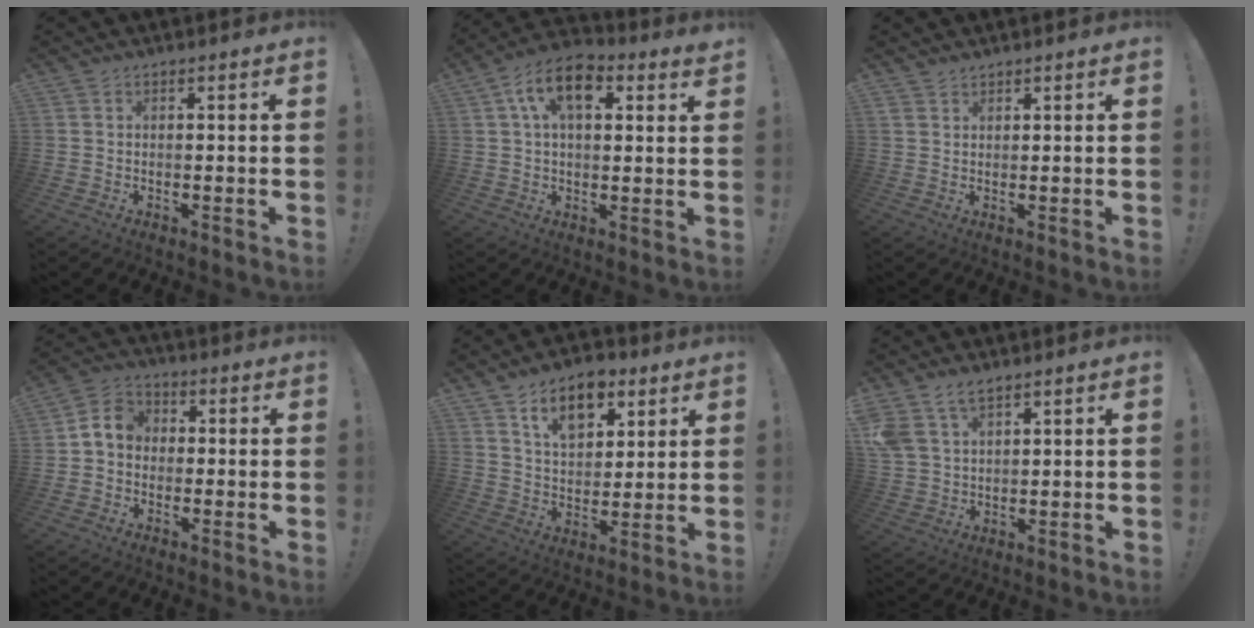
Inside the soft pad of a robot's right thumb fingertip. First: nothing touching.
{"total": 11.2, "force": [4.5, 6.2, 8.2], "torque": [-0.131, 0.002, 0.079]}
{"total": 1.7, "force": [1.5, 0.8, 0.3], "torque": [-0.006, -0.008, 0.029]}
{"total": 5.9, "force": [-0.6, 4.9, 3.3], "torque": [-0.057, 0.024, -0.007]}
{"total": 12.5, "force": [7.2, 7.6, 6.7], "torque": [-0.100, -0.030, 0.131]}
{"total": 7.3, "force": [5.0, 4.0, 3.5], "torque": [-0.069, -0.013, 0.101]}